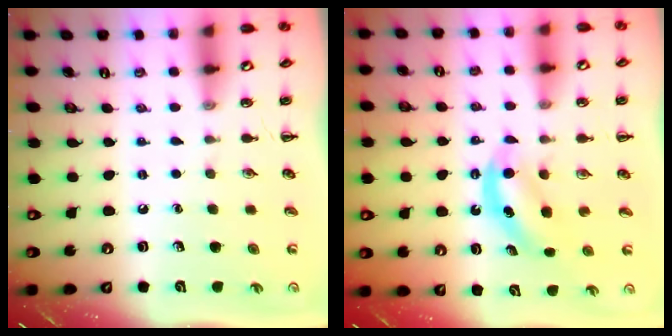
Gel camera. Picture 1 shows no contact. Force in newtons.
{"total": 5.8, "press": 5.7, "slide": 0.7}